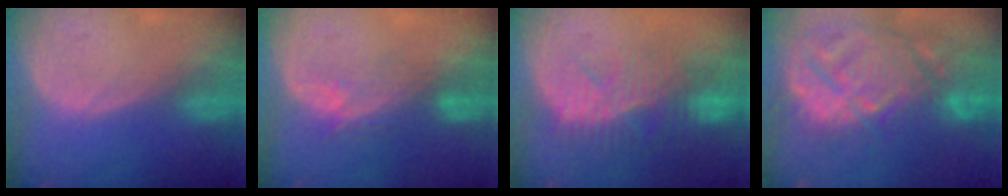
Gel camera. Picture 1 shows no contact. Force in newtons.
{"total": 4.5, "press": 4.3, "slide": 1.5}
{"total": 10.4, "press": 8.9, "slide": 5.4}
{"total": 14.9, "press": 12.8, "slide": 7.7}